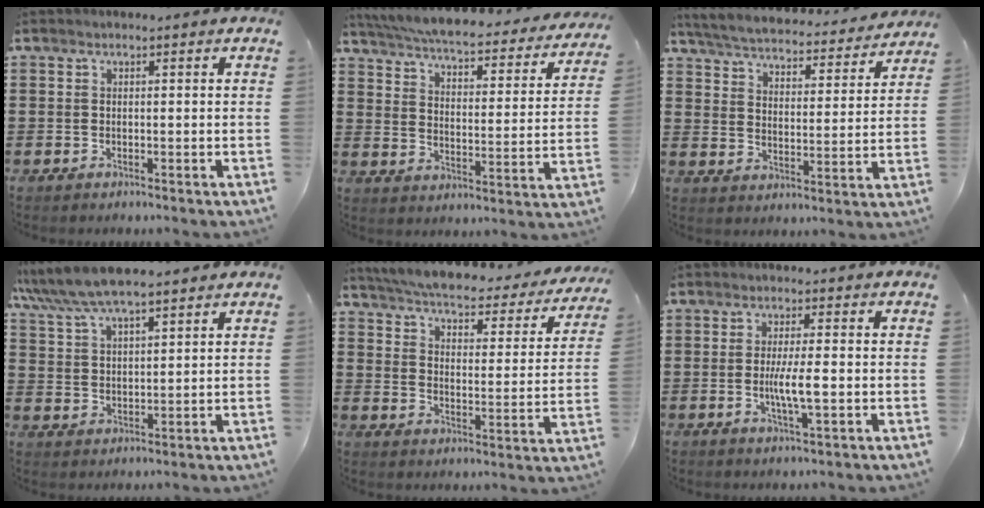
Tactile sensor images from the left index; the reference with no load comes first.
{"total": 5.4, "force": [5.1, -0.3, 1.7], "torque": [-0.061, -0.043, 0.082]}
{"total": 4.6, "force": [4.5, -0.1, 0.8], "torque": [-0.040, -0.035, 0.073]}
{"total": 6.7, "force": [5.9, 1.1, 3.0], "torque": [-0.077, -0.015, 0.107]}
{"total": 4.4, "force": [4.1, -0.1, 1.7], "torque": [-0.057, -0.036, 0.062]}
{"total": 5.2, "force": [-0.6, 0.7, 5.1], "torque": [-0.103, -0.006, -0.018]}